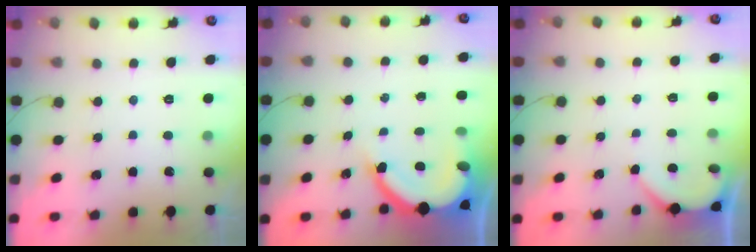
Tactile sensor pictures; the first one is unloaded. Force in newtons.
{"total": 12.6, "press": 12.5, "slide": 1.5}
{"total": 1.8, "press": 1.8, "slide": 0.3}